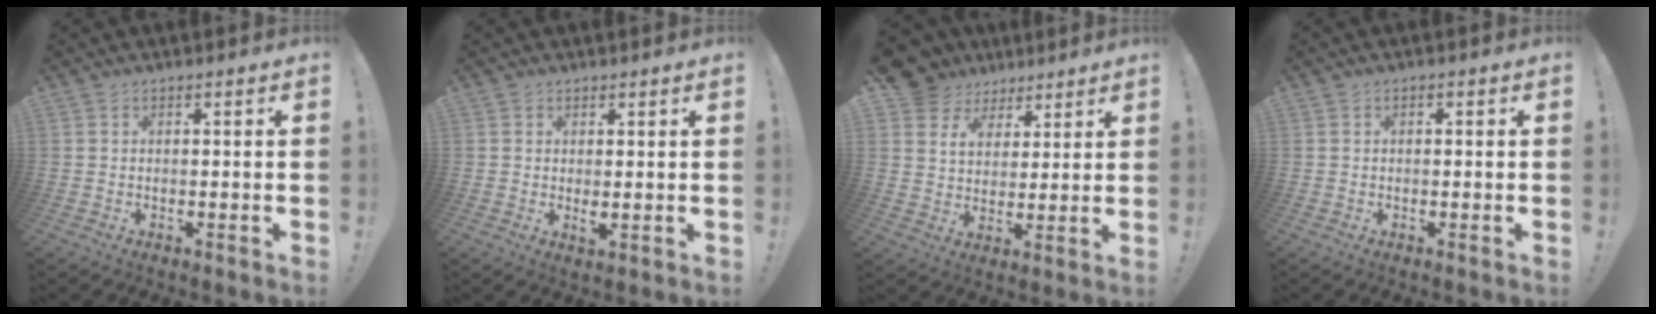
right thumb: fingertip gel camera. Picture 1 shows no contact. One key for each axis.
{"total": 1.6, "fx": 0.4, "fy": 0.9, "fz": 1.3, "tx": -0.011, "ty": -0.006, "tz": 0.007}
{"total": 8.7, "fx": 5.1, "fy": 6.8, "fz": 1.8, "tx": -0.034, "ty": -0.039, "tz": 0.103}
{"total": 0.6, "fx": -0.5, "fy": 0.4, "fz": 0.2, "tx": -0.006, "ty": 0.005, "tz": -0.008}